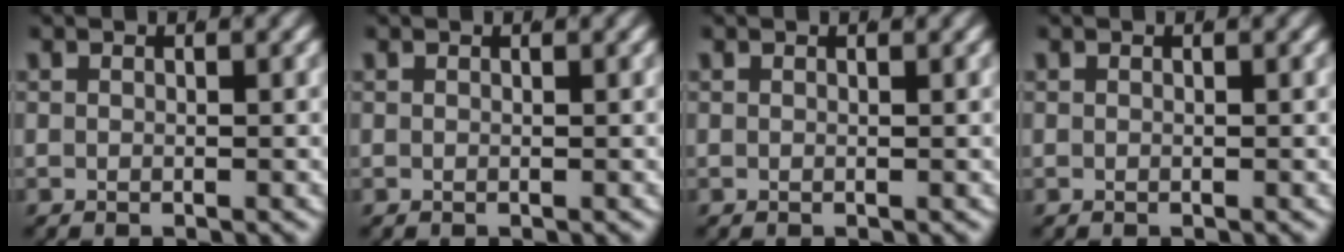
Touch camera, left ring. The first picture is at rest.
{"total": 0.0}
{"total": 0.0}
{"total": 0.0}